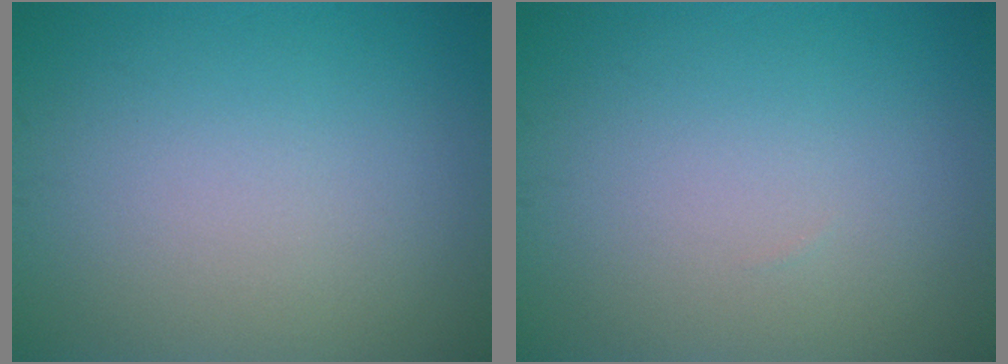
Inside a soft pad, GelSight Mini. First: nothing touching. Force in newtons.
{"total": 0.0}